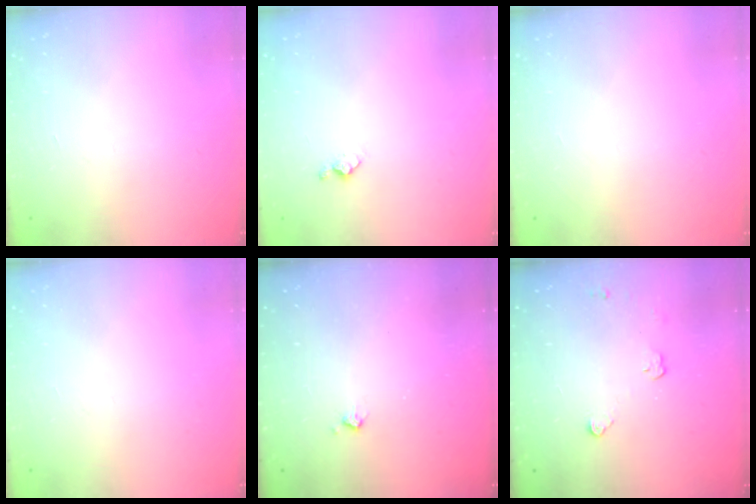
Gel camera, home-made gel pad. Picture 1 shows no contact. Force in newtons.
{"total": 4.6, "press": 4.6, "slide": 0.7}
{"total": 0.0}
{"total": 0.0}
{"total": 4.0, "press": 4.0, "slide": 0.5}
{"total": 2.9, "press": 2.9, "slide": 0.4}